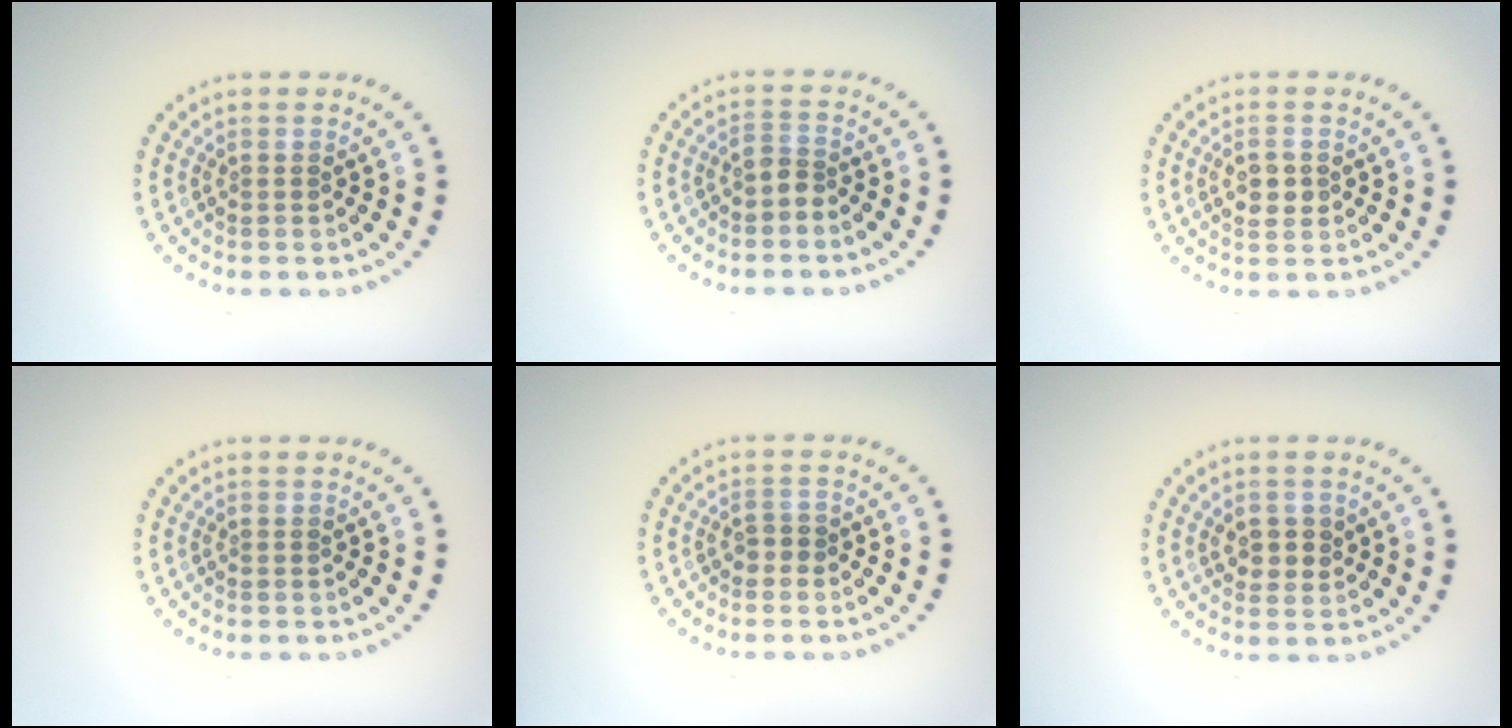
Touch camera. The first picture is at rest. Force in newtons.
{"total": 1.5, "press": 1.2, "slide": 1.0}
{"total": 2.0, "press": 1.9, "slide": 0.3}
{"total": 0.0}
{"total": 1.1, "press": 1.0, "slide": 0.4}
{"total": 2.0, "press": 1.9, "slide": 0.6}